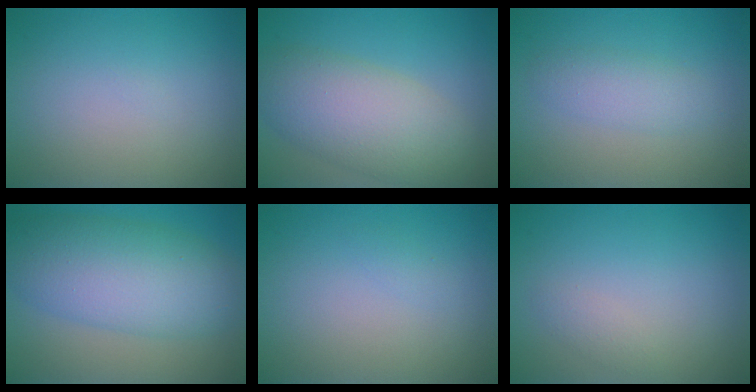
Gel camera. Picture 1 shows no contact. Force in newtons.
{"total": 7.2, "press": 7.2, "slide": 0.6}
{"total": 2.2, "press": 2.2, "slide": 0.2}
{"total": 8.4, "press": 8.4, "slide": 0.0}
{"total": 0.5, "press": 0.5, "slide": 0.0}
{"total": 0.9, "press": 0.9, "slide": 0.1}